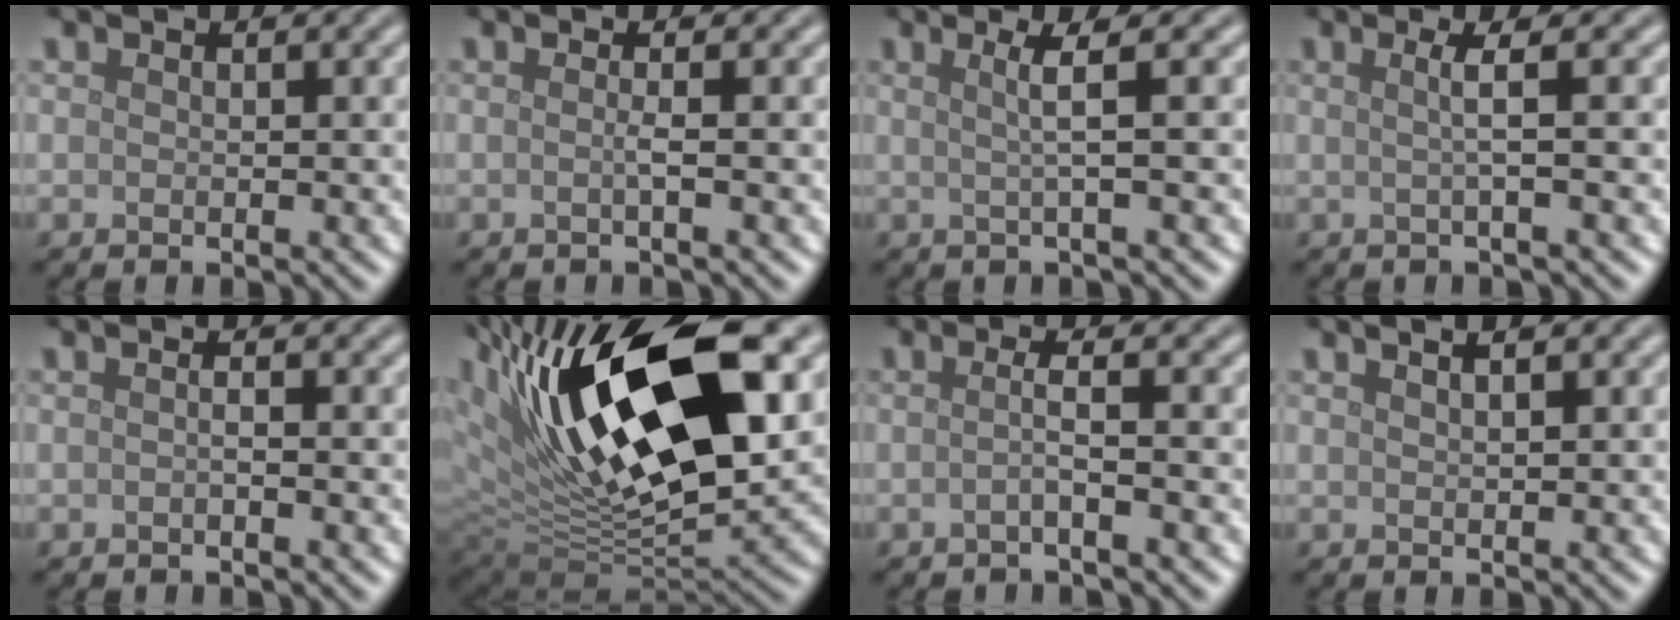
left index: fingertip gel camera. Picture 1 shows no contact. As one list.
[{"total": 1.3, "force": [-0.1, 0.3, 1.3], "torque": [-0.020, -0.002, -0.008]}, {"total": 2.8, "force": [0.4, 0.4, 2.7], "torque": [-0.047, 0.006, 0.002]}, {"total": 2.4, "force": [0.2, 0.5, 2.4], "torque": [-0.039, 0.005, -0.005]}, {"total": 0.8, "force": [-0.2, 0.2, 0.8], "torque": [-0.013, 0.001, -0.006]}, {"total": 18.4, "force": [5.6, 7.3, 15.9], "torque": [-0.270, 0.010, 0.087]}, {"total": 2.1, "force": [-0.3, 0.4, 2.0], "torque": [-0.033, -0.002, -0.014]}, {"total": 1.9, "force": [1.2, 0.7, 1.3], "torque": [-0.007, 0.004, 0.002]}]